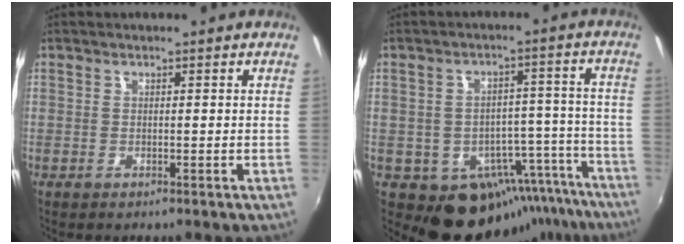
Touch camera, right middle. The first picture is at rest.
{"total": 15.1, "force": [-11.7, 8.9, 3.3], "torque": [-0.043, 0.049, -0.130]}